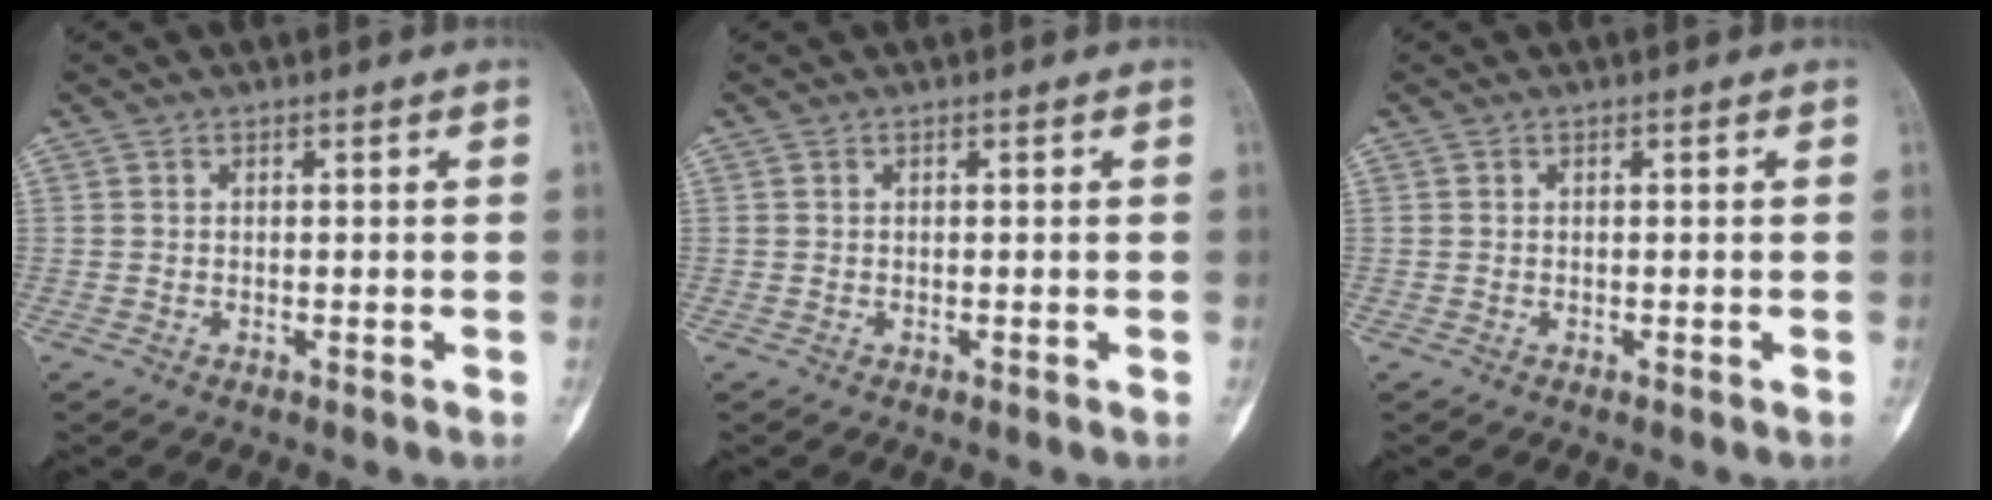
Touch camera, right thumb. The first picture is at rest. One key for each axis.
{"total": 0.0}
{"total": 0.0}